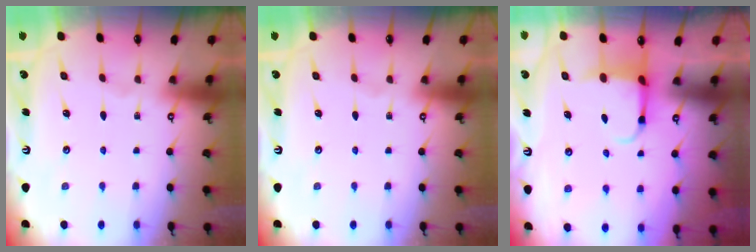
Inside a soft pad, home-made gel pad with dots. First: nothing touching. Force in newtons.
{"total": 0.0}
{"total": 3.8, "press": 3.6, "slide": 1.0}